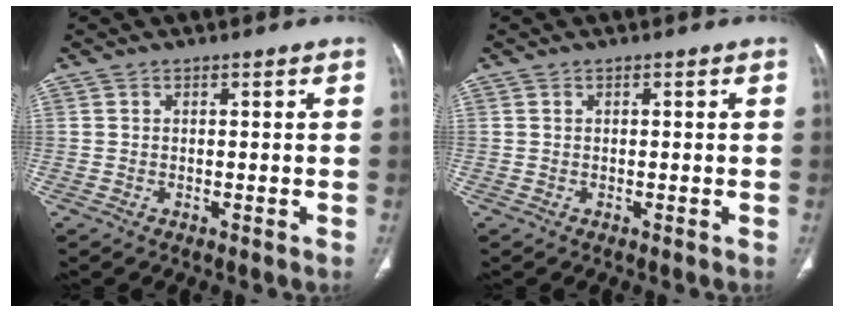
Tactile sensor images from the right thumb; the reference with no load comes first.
{"total": 0.0}